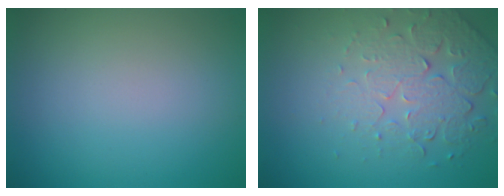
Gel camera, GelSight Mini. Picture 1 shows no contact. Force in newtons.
{"total": 5.0, "press": 3.4, "slide": 3.7}